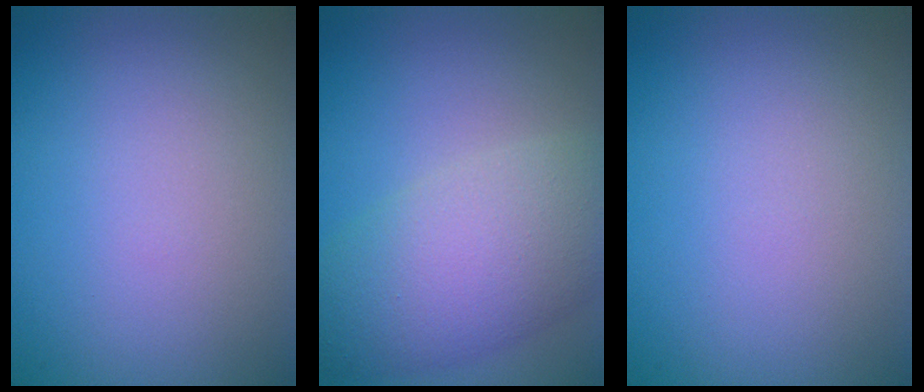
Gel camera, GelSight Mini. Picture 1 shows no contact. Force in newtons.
{"total": 7.5, "press": 7.4, "slide": 0.4}
{"total": 0.0}